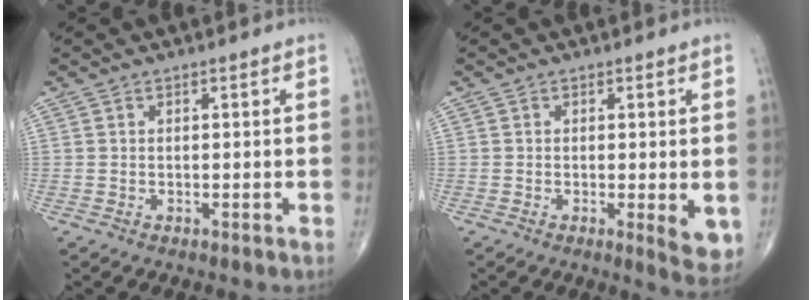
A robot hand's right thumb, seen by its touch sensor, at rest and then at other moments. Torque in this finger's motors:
{"motor_torque": [0.80, 0.56, -0.07, -0.05, 0.11]}